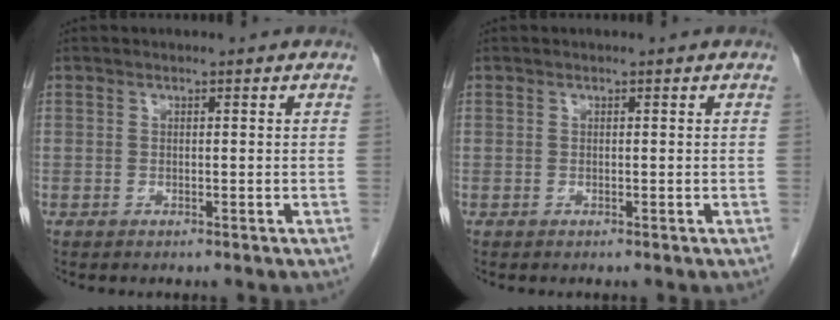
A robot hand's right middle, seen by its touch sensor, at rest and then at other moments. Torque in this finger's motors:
{"motor_torque": [0.10, -0.59, 0.06, 0.00]}